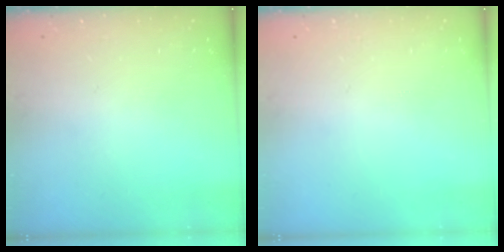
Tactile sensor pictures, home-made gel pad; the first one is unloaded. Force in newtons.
{"total": 0.0}